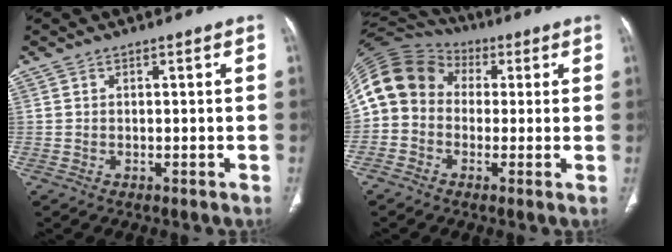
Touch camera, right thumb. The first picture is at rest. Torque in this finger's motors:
{"motor_torque": [0.15, 0.42, 1.16, -0.60, 0.10]}